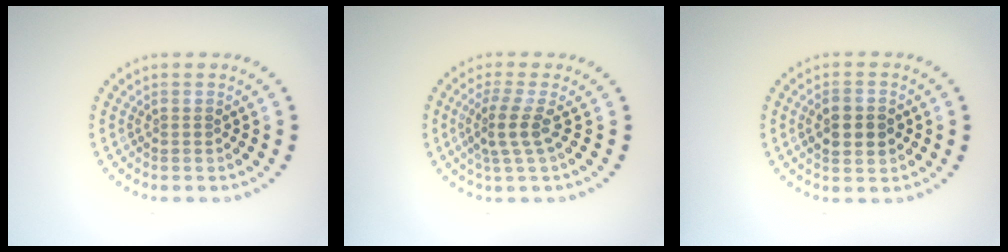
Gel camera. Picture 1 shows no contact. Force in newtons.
{"total": 2.7, "press": 1.9, "slide": 1.9}
{"total": 3.2, "press": 3.2, "slide": 0.1}